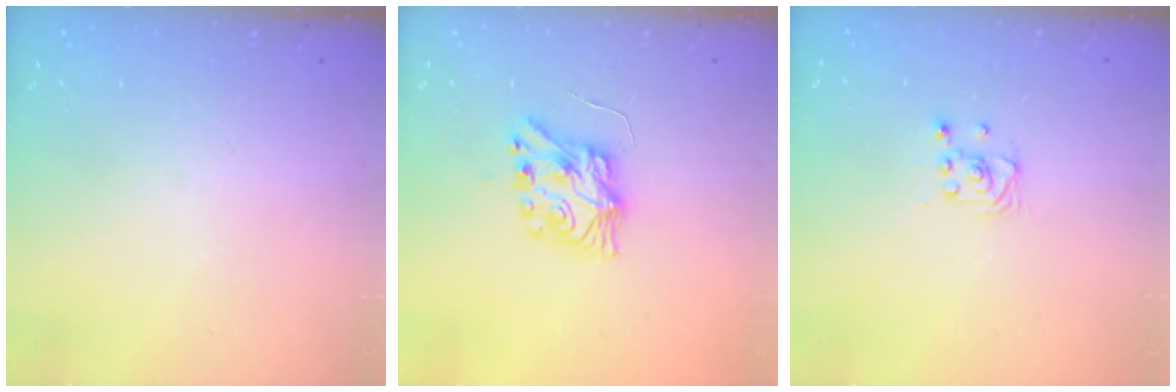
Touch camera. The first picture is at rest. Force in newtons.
{"total": 8.1, "press": 8.1, "slide": 0.2}
{"total": 2.6, "press": 2.6, "slide": 0.2}